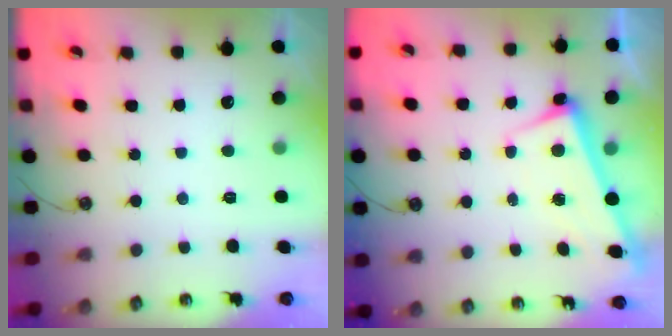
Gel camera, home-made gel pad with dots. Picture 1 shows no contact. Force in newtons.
{"total": 2.5, "press": 2.5, "slide": 0.6}